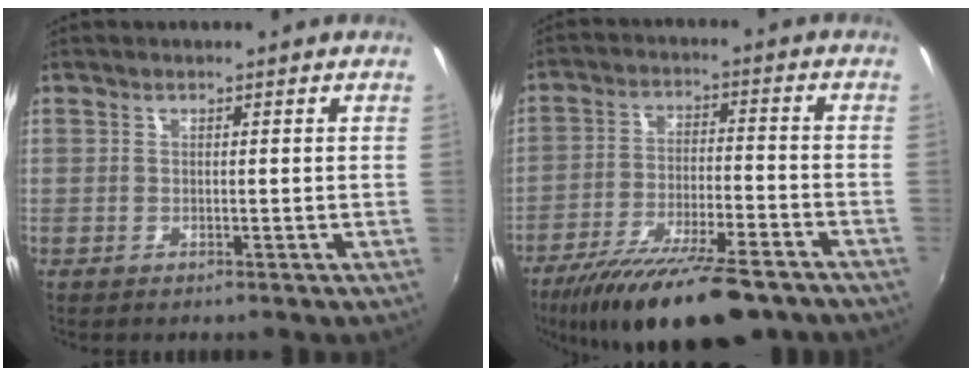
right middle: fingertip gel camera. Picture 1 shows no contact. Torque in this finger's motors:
{"motor_torque": [1.24, -0.90, 0.88, 0.21]}